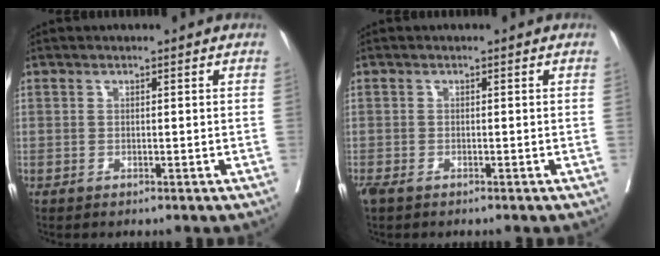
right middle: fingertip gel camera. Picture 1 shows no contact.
{"total": 2.2, "force": [-1.6, 0.9, 1.3], "torque": [-0.029, -0.007, -0.027]}